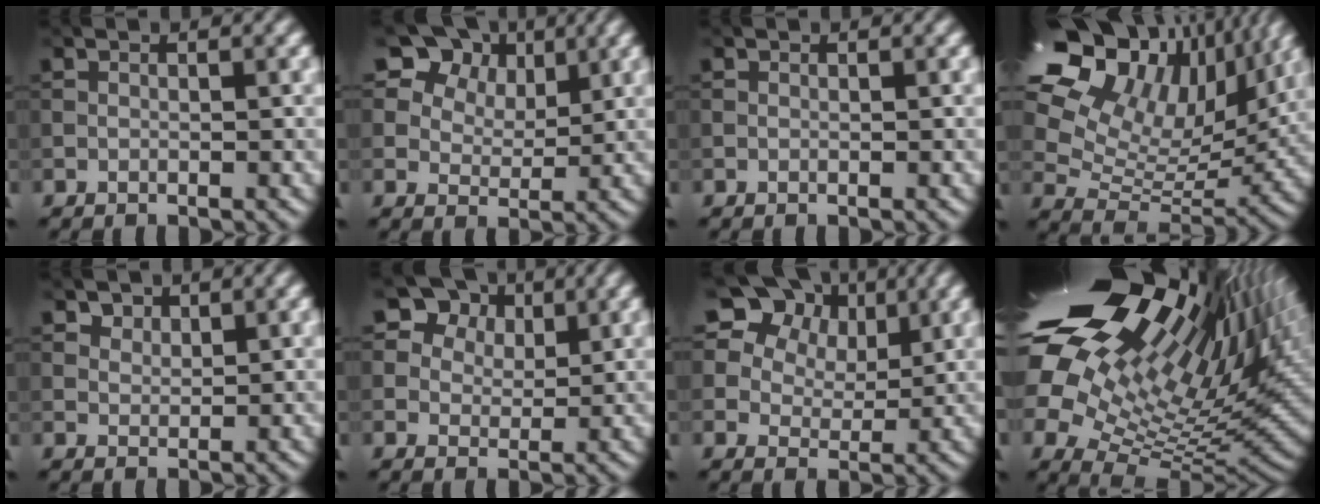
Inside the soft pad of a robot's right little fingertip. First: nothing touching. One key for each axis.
{"total": 10.2, "fx": 6.7, "fy": 6.4, "fz": 4.4, "tx": -0.094, "ty": 0.008, "tz": 0.111}
{"total": 0.0}
{"total": 17.6, "fx": 9.1, "fy": 10.3, "fz": 11.0, "tx": -0.223, "ty": 0.051, "tz": 0.152}
{"total": 1.7, "fx": 1.3, "fy": 1.0, "fz": 0.4, "tx": -0.012, "ty": -0.013, "tz": 0.031}
{"total": 8.4, "fx": 5.0, "fy": 5.7, "fz": 3.4, "tx": -0.073, "ty": 0.011, "tz": 0.071}
{"total": 15.7, "fx": 9.4, "fy": 10.5, "fz": 6.8, "tx": -0.167, "ty": 0.039, "tz": 0.177}
{"total": 22.2, "fx": 9.9, "fy": 10.0, "fz": 17.2, "tx": -0.292, "ty": 0.033, "tz": 0.176}